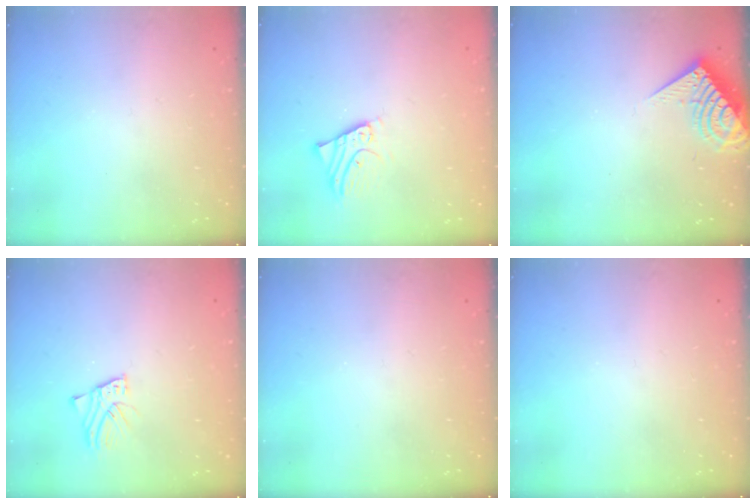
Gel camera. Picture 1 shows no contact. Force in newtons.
{"total": 3.5, "press": 3.5, "slide": 0.3}
{"total": 8.1, "press": 8.1, "slide": 0.7}
{"total": 2.7, "press": 2.7, "slide": 0.1}
{"total": 0.0}
{"total": 0.0}